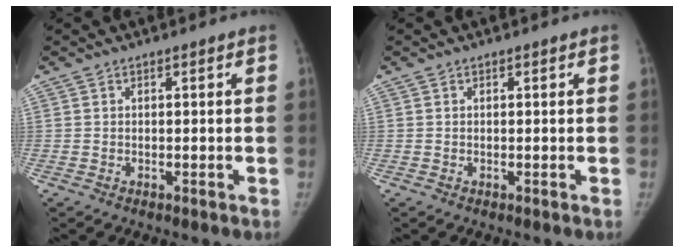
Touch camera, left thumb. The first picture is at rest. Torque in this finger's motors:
{"motor_torque": [0.00, 0.00, 0.21, -0.24, -0.01]}